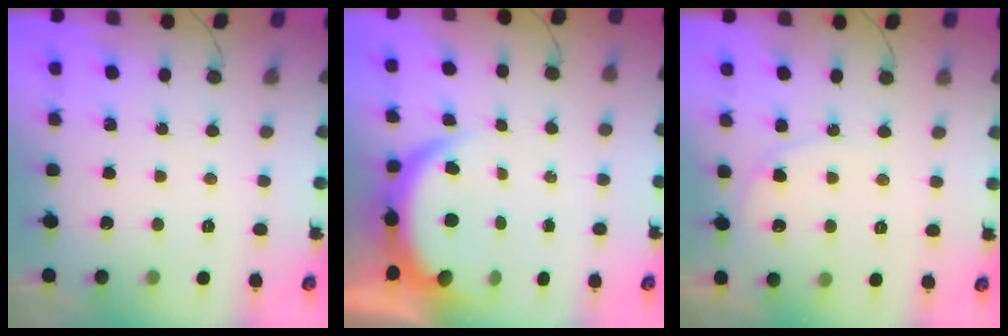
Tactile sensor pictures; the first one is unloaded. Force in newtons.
{"total": 5.2, "press": 5.1, "slide": 0.8}
{"total": 5.4, "press": 5.4, "slide": 0.6}